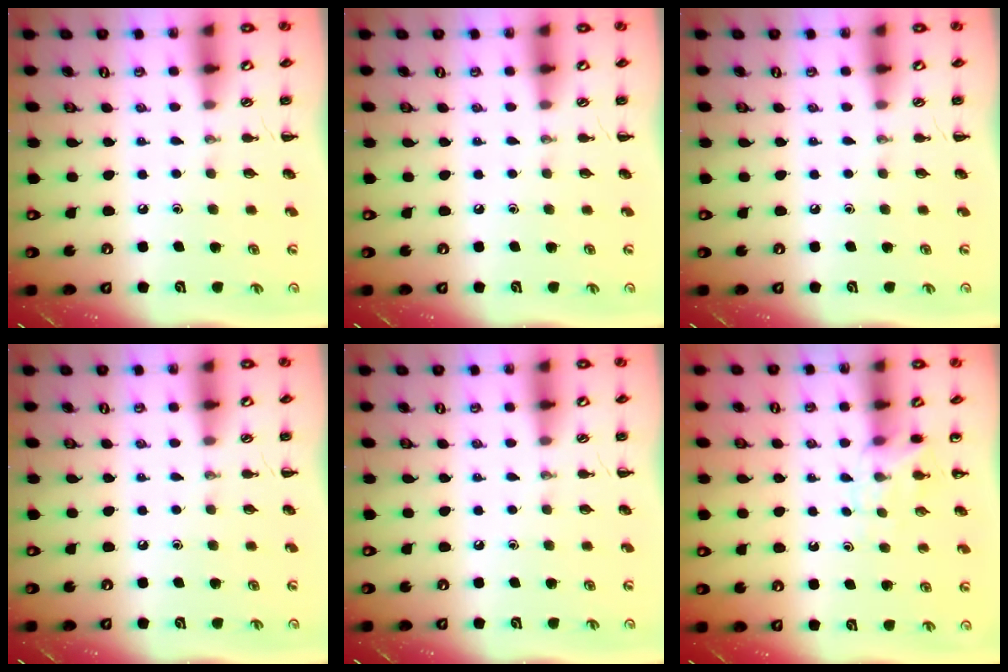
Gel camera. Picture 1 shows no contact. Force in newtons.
{"total": 0.0}
{"total": 0.0}
{"total": 0.0}
{"total": 0.0}
{"total": 3.6, "press": 3.4, "slide": 1.2}